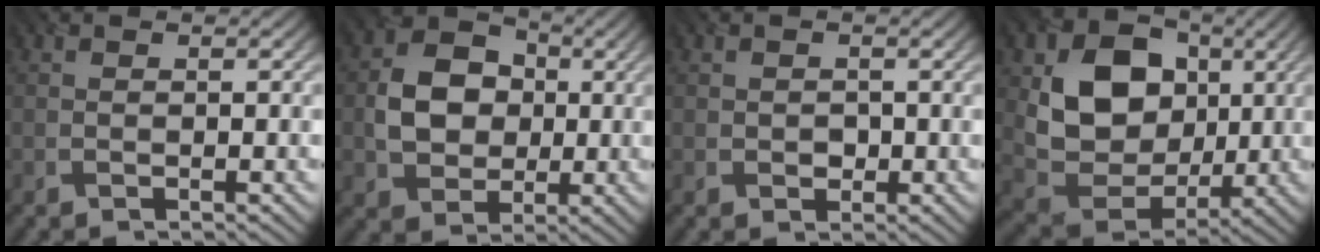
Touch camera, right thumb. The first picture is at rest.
{"total": 7.8, "force": [0.2, 6.5, 4.4], "torque": [-0.089, 0.008, -0.004]}
{"total": 1.3, "force": [-0.1, 1.2, 0.6], "torque": [-0.015, -0.007, -0.002]}
{"total": 12.7, "force": [2.6, 9.9, 7.5], "torque": [-0.151, -0.010, 0.042]}